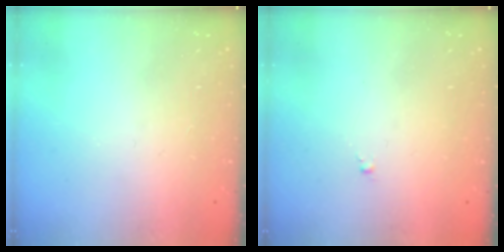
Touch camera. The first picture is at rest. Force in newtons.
{"total": 0.0}